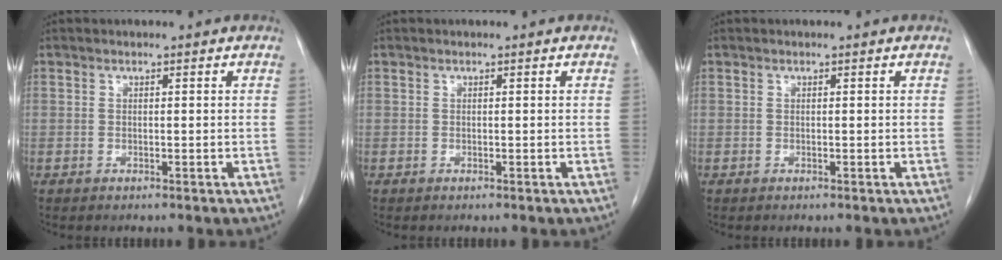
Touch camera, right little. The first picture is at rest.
{"total": 0.0}
{"total": 0.0}